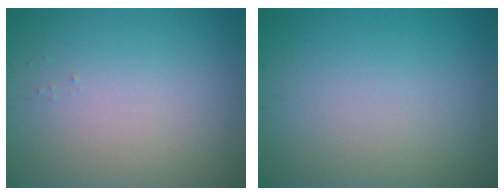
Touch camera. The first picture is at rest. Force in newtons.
{"total": 0.0}